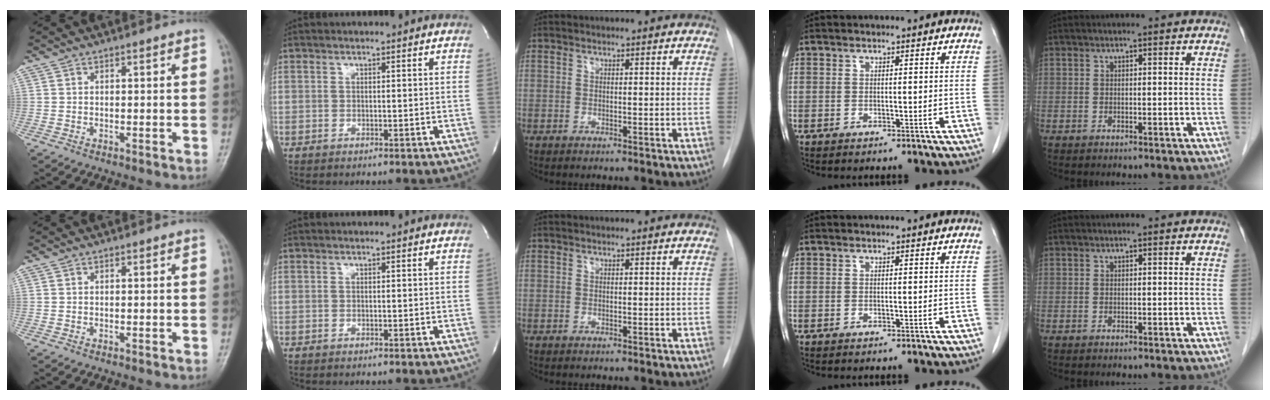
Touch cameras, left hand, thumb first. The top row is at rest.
{}